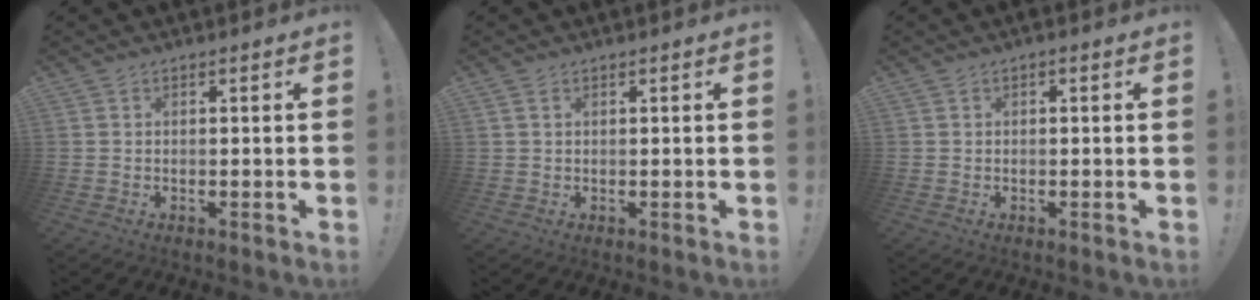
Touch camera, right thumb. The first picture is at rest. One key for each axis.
{"total": 1.1, "fx": 0.6, "fy": 0.6, "fz": 0.6, "tx": -0.019, "ty": 0.005, "tz": 0.014}
{"total": 0.8, "fx": -0.7, "fy": 0.4, "fz": 0.2, "tx": -0.002, "ty": 0.003, "tz": -0.013}